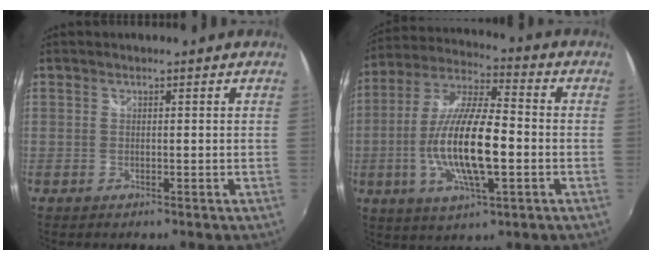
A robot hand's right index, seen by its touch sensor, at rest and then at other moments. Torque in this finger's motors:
{"motor_torque": [1.63, -0.44, 1.05, 0.21]}